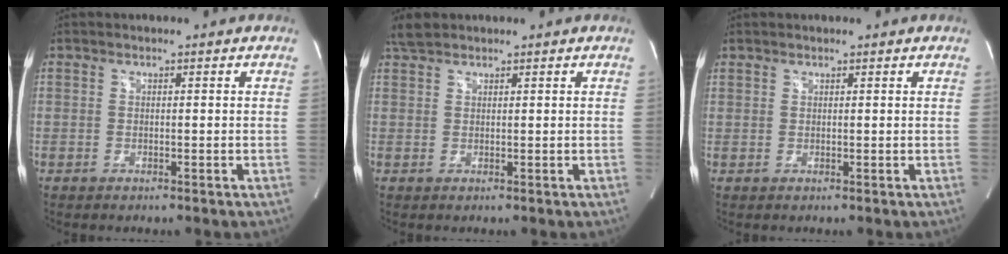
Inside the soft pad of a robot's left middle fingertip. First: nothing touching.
{"total": 2.2, "force": [2.1, 0.6, 0.6], "torque": [-0.019, 0.011, 0.042]}
{"total": 0.8, "force": [0.6, 0.5, 0.0], "torque": [0.002, 0.003, 0.008]}